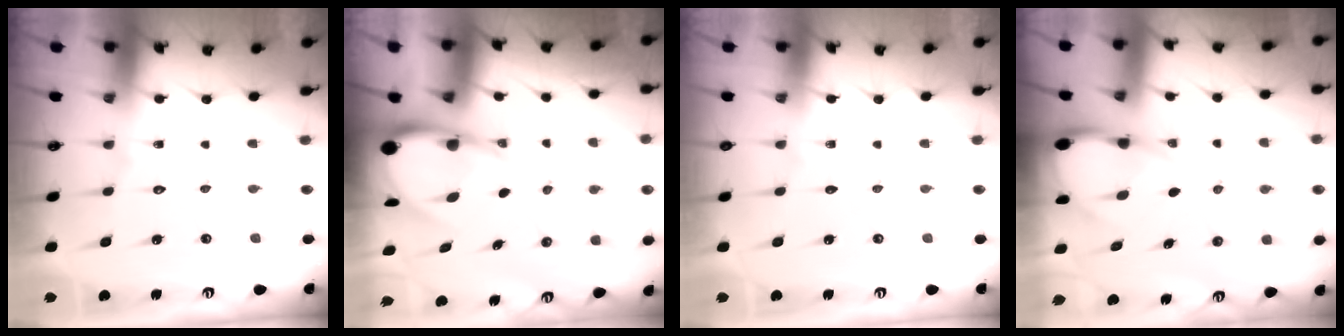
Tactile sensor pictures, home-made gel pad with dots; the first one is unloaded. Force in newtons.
{"total": 9.0, "press": 8.9, "slide": 0.9}
{"total": 0.0}
{"total": 5.0, "press": 5.0, "slide": 0.8}